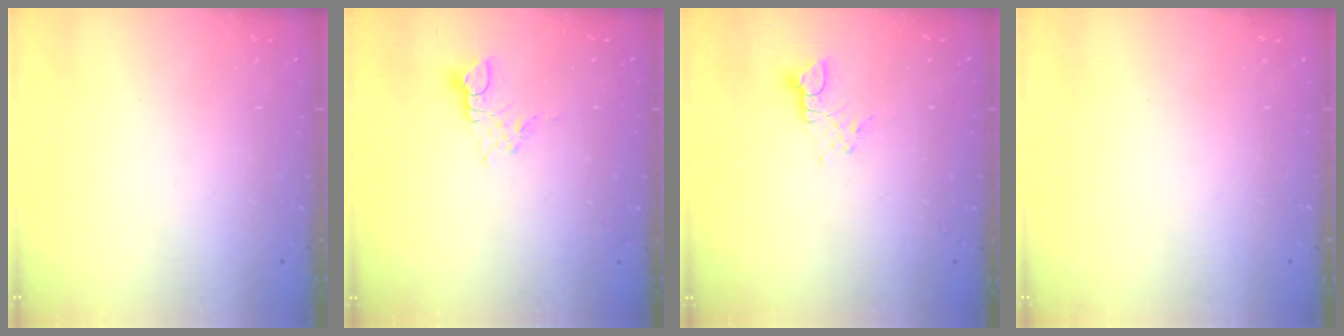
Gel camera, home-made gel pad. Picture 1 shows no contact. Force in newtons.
{"total": 3.3, "press": 3.3, "slide": 0.4}
{"total": 2.3, "press": 2.3, "slide": 0.2}
{"total": 0.0}